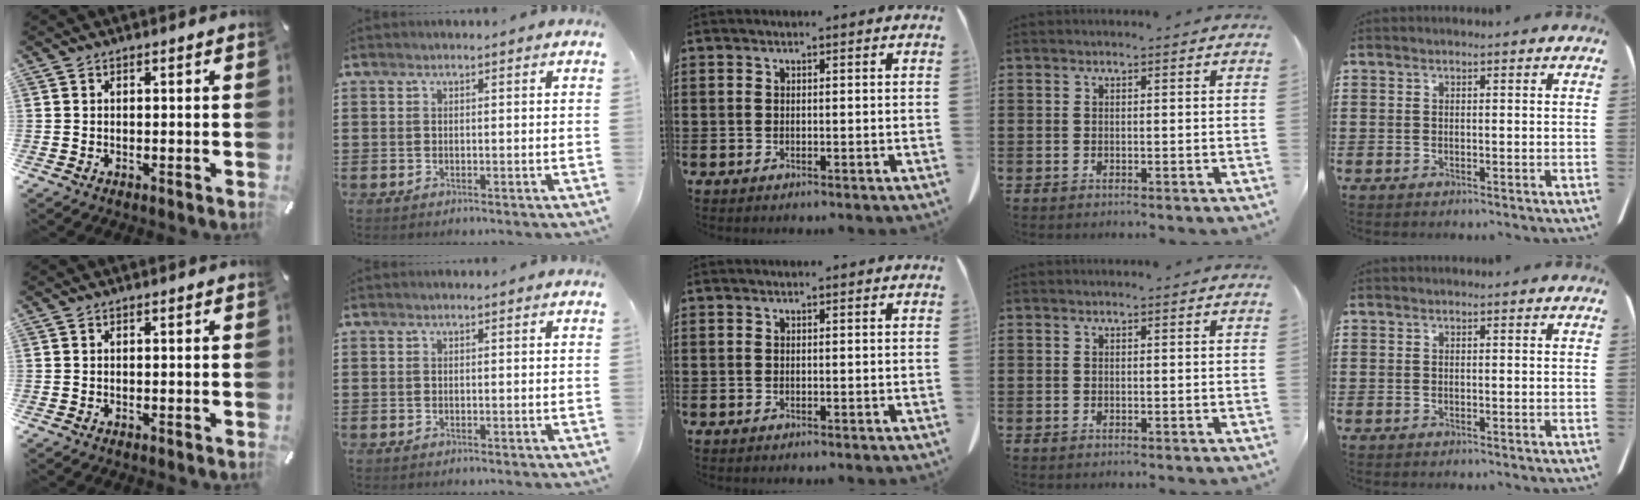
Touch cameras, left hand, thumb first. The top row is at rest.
{}